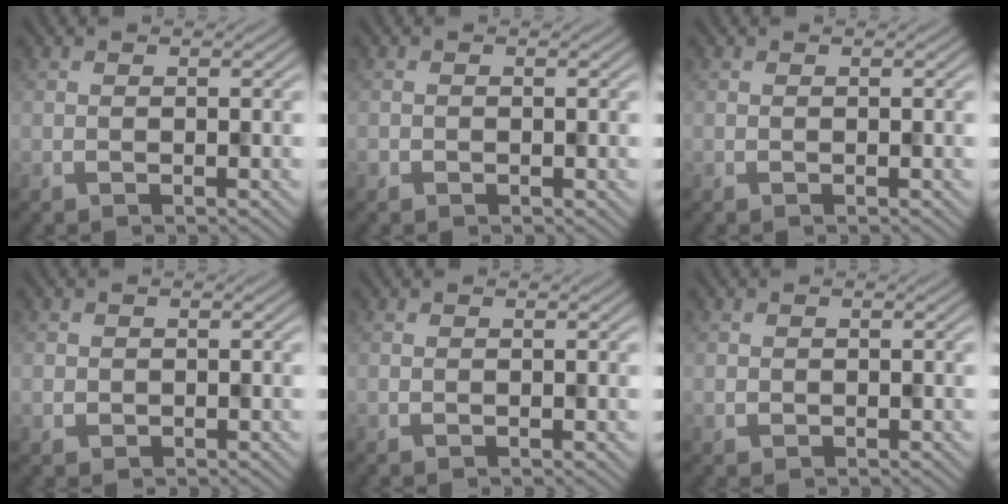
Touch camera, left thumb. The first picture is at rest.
{"total": 0.5, "force": [-0.2, 0.5, -0.1], "torque": [0.002, -0.003, 0.000]}
{"total": 0.0}
{"total": 0.9, "force": [0.0, 0.9, 0.0], "torque": [0.002, -0.006, 0.002]}
{"total": 0.0}
{"total": 0.6, "force": [0.0, 0.6, -0.1], "torque": [0.002, -0.004, 0.005]}